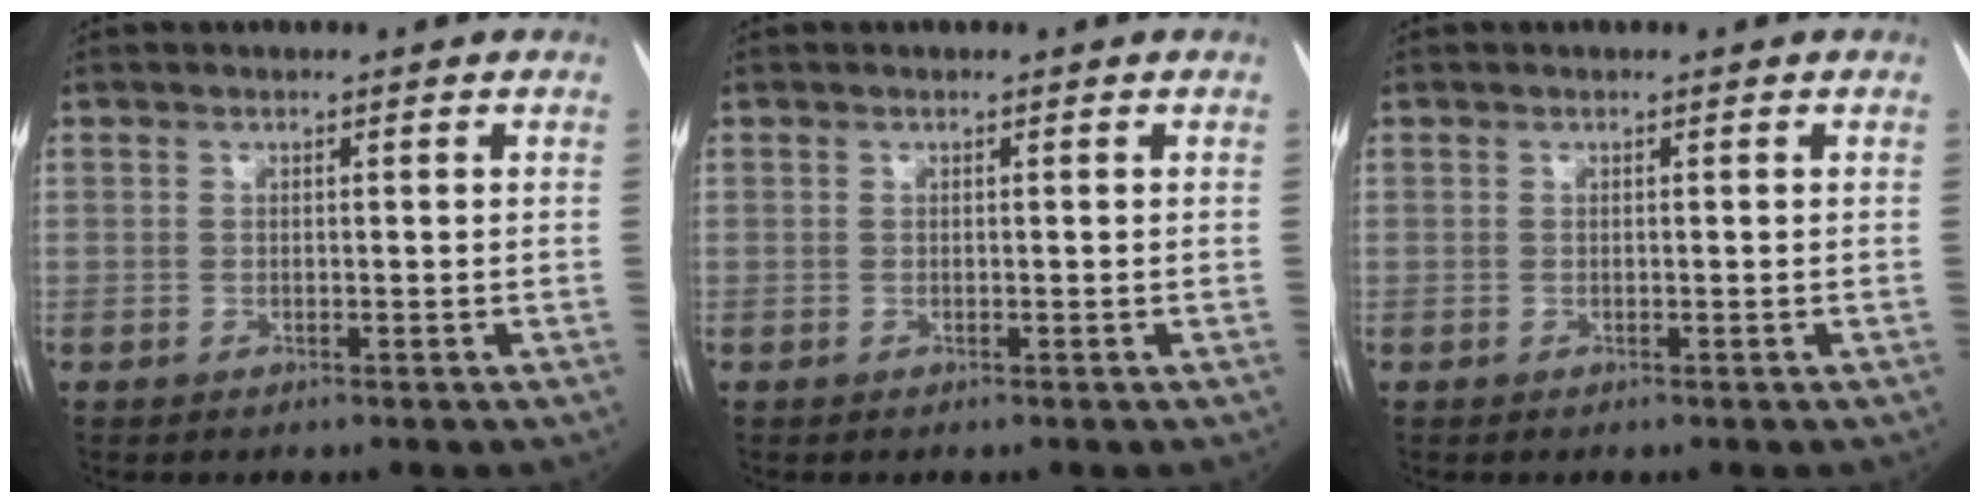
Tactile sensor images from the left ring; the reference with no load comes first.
{"total": 0.0}
{"total": 0.0}